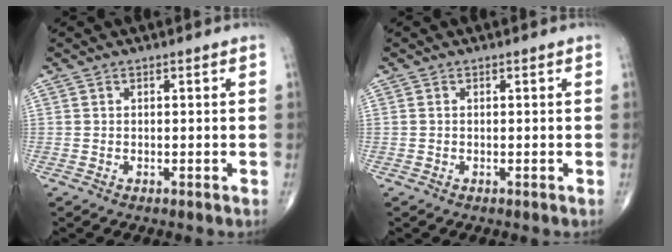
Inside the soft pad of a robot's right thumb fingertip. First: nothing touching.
{"total": 0.0}